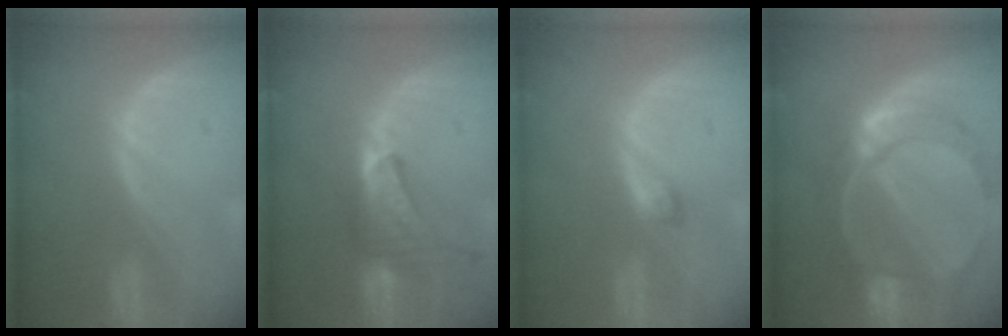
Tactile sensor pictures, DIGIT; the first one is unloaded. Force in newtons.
{"total": 9.2, "press": 8.2, "slide": 4.2}
{"total": 1.6, "press": 1.6, "slide": 0.3}
{"total": 10.5, "press": 8.9, "slide": 5.6}